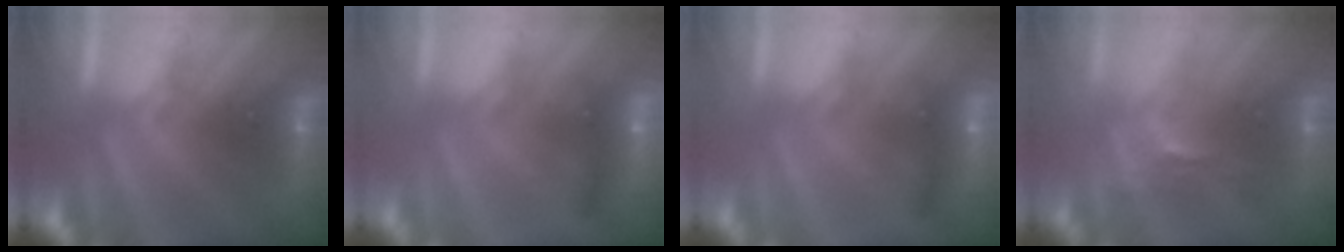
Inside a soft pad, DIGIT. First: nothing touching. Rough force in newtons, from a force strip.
{"total": 6.5}
{"total": 6.5}
{"total": 2.5}